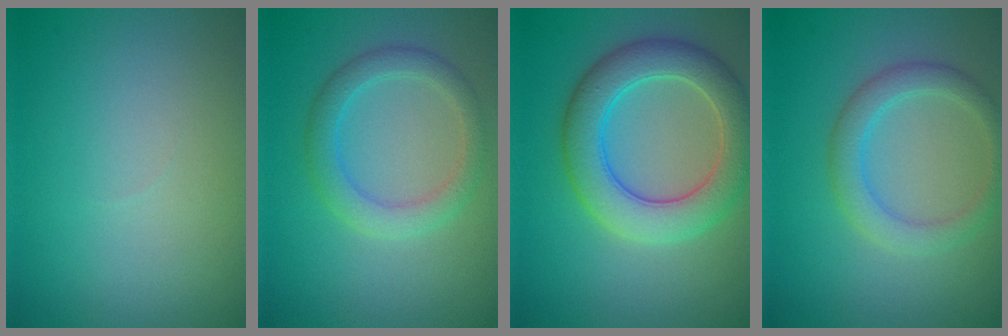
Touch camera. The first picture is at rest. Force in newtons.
{"total": 2.9, "press": 2.9, "slide": 0.4}
{"total": 6.3, "press": 6.3, "slide": 0.5}
{"total": 3.0, "press": 3.0, "slide": 0.0}